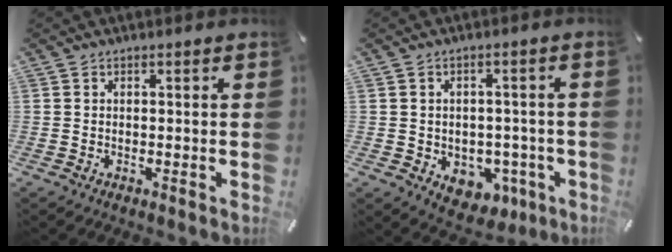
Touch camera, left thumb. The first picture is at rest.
{"total": 6.4, "force": [-1.5, 5.7, 2.5], "torque": [-0.019, 0.006, -0.022]}